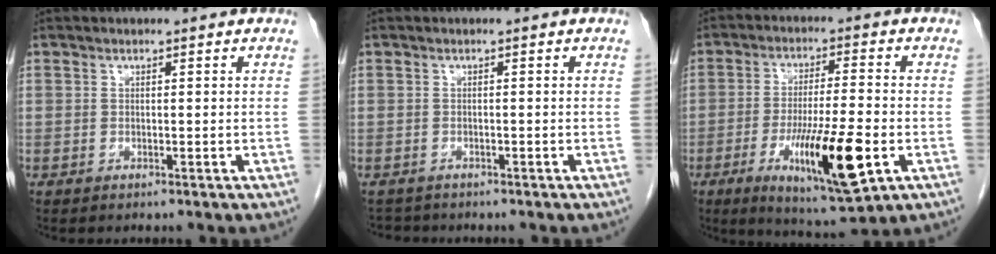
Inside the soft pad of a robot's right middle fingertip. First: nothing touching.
{"total": 2.0, "force": [-1.8, 0.7, -0.2], "torque": [-0.001, -0.004, -0.030]}
{"total": 14.3, "force": [-4.9, 1.7, 13.4], "torque": [-0.232, -0.030, -0.074]}